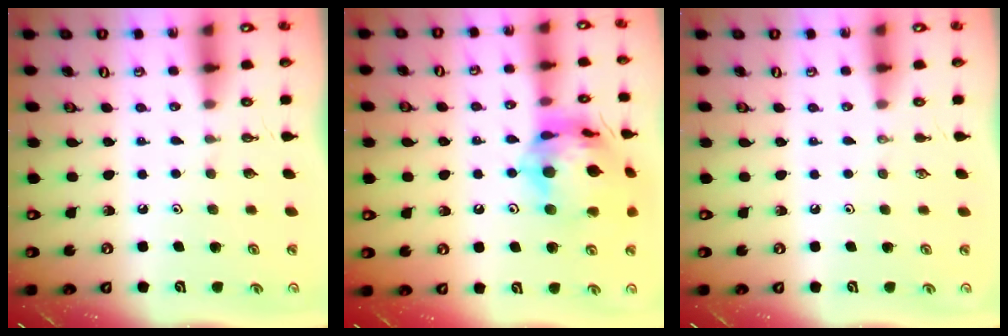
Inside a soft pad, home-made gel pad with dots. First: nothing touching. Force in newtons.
{"total": 20.2, "press": 20.1, "slide": 2.3}
{"total": 0.0}